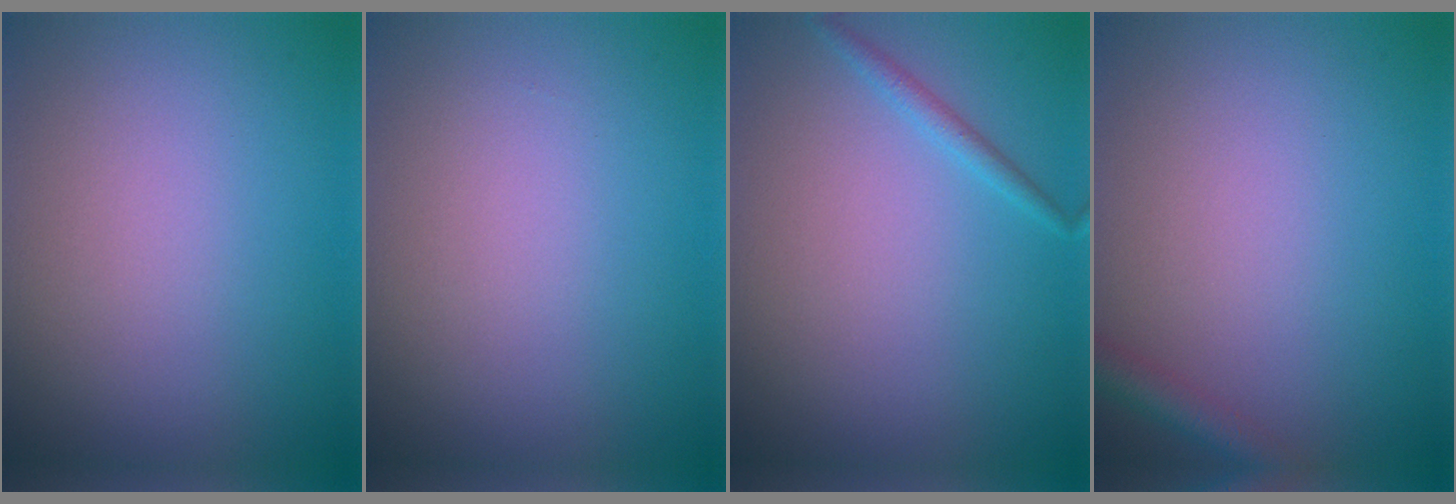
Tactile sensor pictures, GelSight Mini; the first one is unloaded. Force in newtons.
{"total": 0.0}
{"total": 1.2, "press": 1.2, "slide": 0.0}
{"total": 2.1, "press": 2.1, "slide": 0.1}